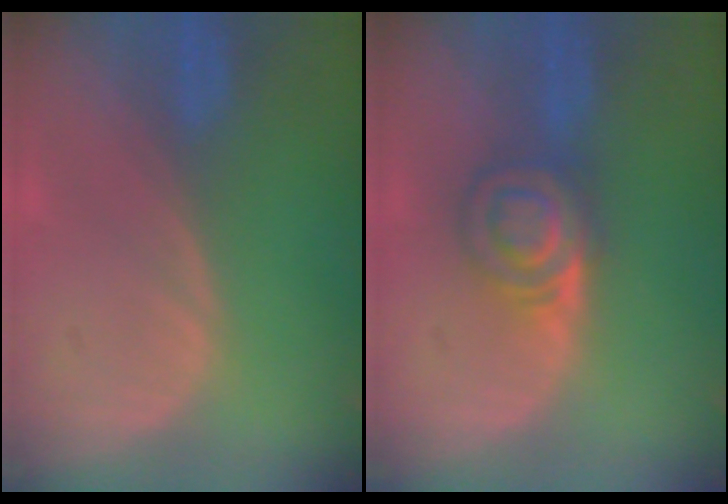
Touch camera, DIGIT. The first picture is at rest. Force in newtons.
{"total": 6.1, "press": 5.5, "slide": 2.5}